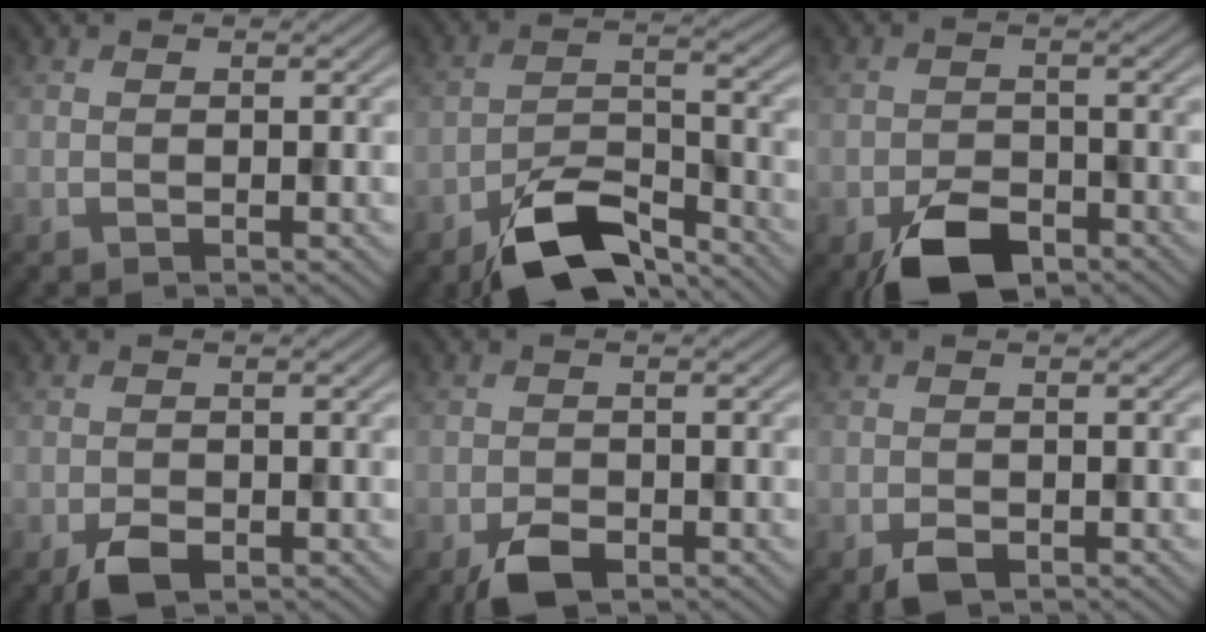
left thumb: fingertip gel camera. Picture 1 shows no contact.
{"total": 9.4, "force": [-7.0, 3.3, 5.3], "torque": [-0.089, 0.000, -0.140]}
{"total": 6.3, "force": [-4.0, 3.4, 3.3], "torque": [-0.053, -0.005, -0.074]}
{"total": 2.9, "force": [-1.6, 1.6, 1.8], "torque": [-0.030, -0.006, -0.027]}
{"total": 3.4, "force": [-2.1, 1.8, 2.0], "torque": [-0.032, -0.005, -0.037]}
{"total": 1.8, "force": [-1.1, 1.0, 1.0], "torque": [-0.017, -0.002, -0.019]}